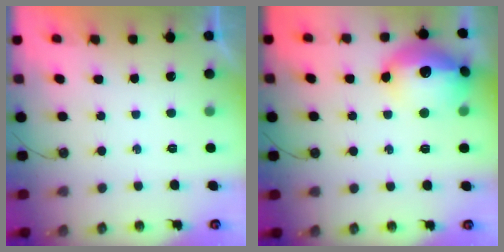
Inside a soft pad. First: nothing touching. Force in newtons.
{"total": 19.2, "press": 19.1, "slide": 1.5}